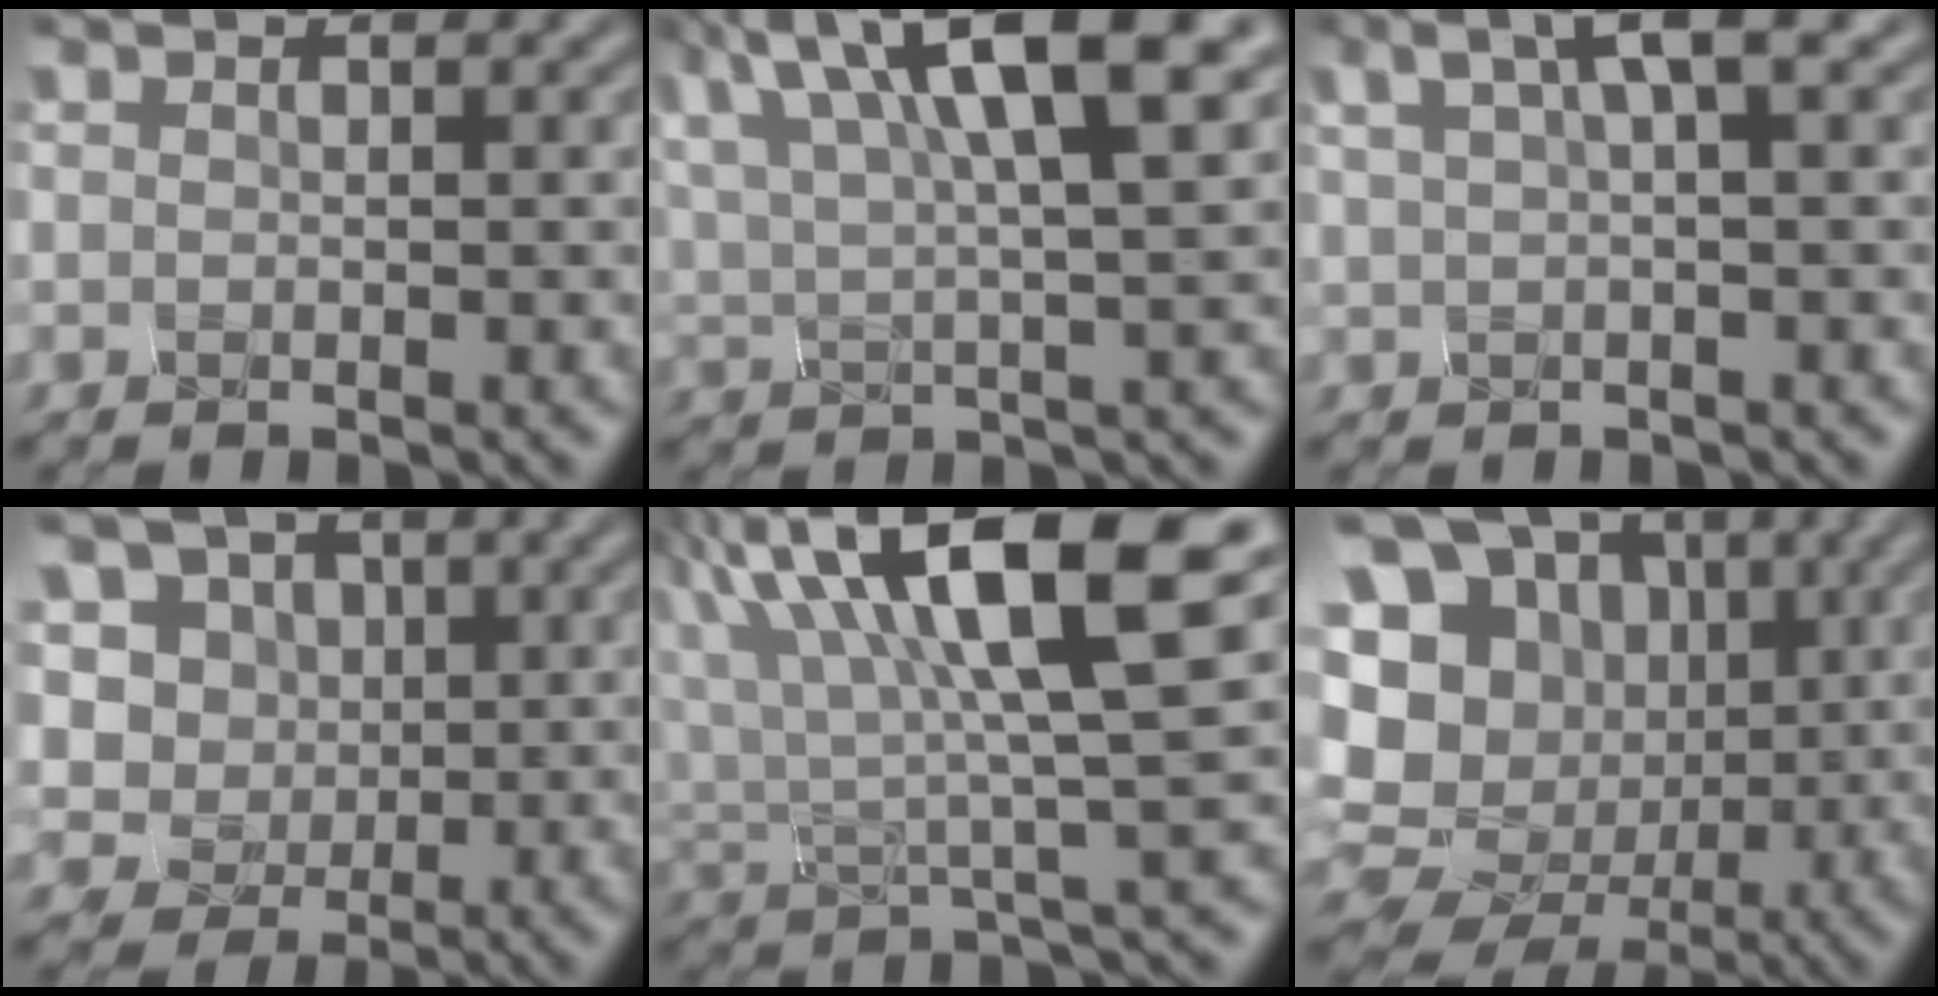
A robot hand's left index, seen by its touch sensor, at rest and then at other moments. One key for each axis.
{"total": 11.5, "fx": 6.6, "fy": 2.6, "fz": 9.1, "tx": -0.166, "ty": 0.019, "tz": 0.123}
{"total": 3.3, "fx": 1.9, "fy": -0.1, "fz": 2.7, "tx": -0.049, "ty": 0.010, "tz": 0.043}
{"total": 7.4, "fx": 4.2, "fy": 5.7, "fz": 2.3, "tx": -0.063, "ty": 0.003, "tz": 0.069}
{"total": 12.7, "fx": 6.2, "fy": 2.9, "fz": 10.7, "tx": -0.200, "ty": 0.017, "tz": 0.114}
{"total": 16.9, "fx": 0.7, "fy": 15.4, "fz": 6.8, "tx": -0.196, "ty": 0.026, "tz": 0.022}